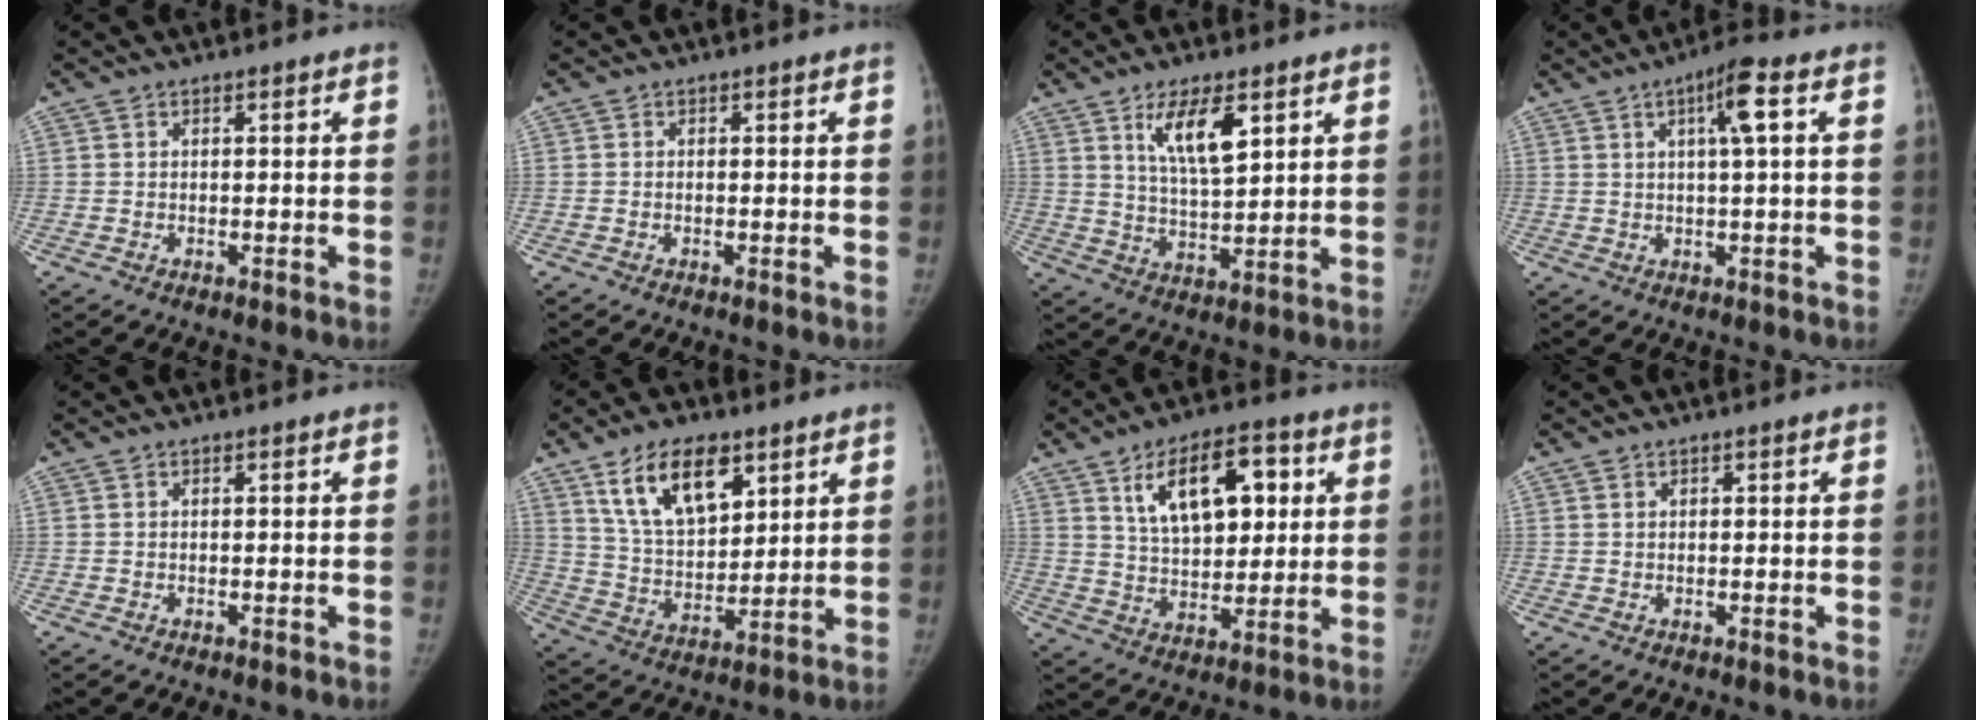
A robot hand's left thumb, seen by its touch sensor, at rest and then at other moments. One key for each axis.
{"total": 0.0}
{"total": 9.6, "fx": 4.8, "fy": 3.3, "fz": 7.7, "tx": -0.122, "ty": -0.031, "tz": 0.093}
{"total": 6.4, "fx": 2.0, "fy": 0.6, "fz": 6.0, "tx": -0.108, "ty": 0.006, "tz": 0.033}
{"total": 0.0}
{"total": 15.1, "fx": 8.3, "fy": 7.7, "fz": 9.9, "tx": -0.139, "ty": -0.039, "tz": 0.158}
{"total": 15.2, "fx": 5.6, "fy": 8.1, "fz": 11.6, "tx": -0.146, "ty": -0.014, "tz": 0.101}
{"total": 0.6, "fx": 0.5, "fy": 0.2, "fz": 0.2, "tx": -0.003, "ty": -0.003, "tz": 0.008}